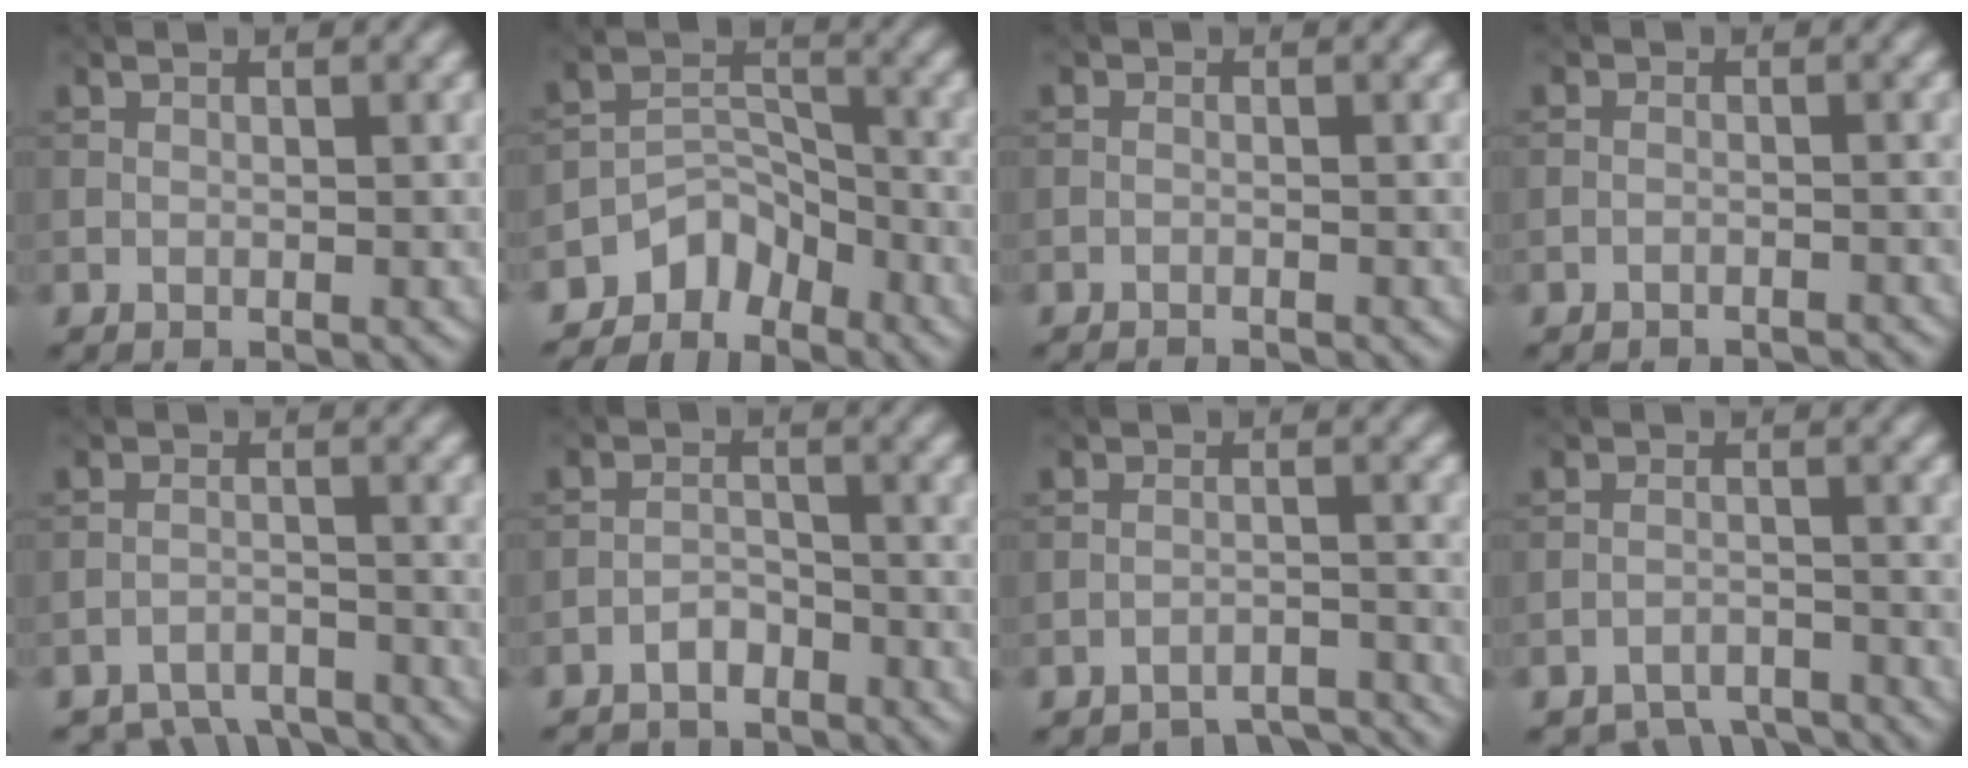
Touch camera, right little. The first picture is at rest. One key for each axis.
{"total": 4.5, "fx": -3.7, "fy": 2.4, "fz": 1.1, "tx": -0.003, "ty": 0.005, "tz": -0.072}
{"total": 1.5, "fx": -1.5, "fy": 0.2, "fz": 0.3, "tx": -0.003, "ty": -0.001, "tz": -0.022}
{"total": 2.1, "fx": -2.0, "fy": 0.3, "fz": 0.2, "tx": 0.001, "ty": 0.001, "tz": -0.032}
{"total": 6.4, "fx": -6.1, "fy": 1.8, "fz": 1.1, "tx": -0.018, "ty": -0.011, "tz": -0.098}
{"total": 3.0, "fx": -2.7, "fy": 1.3, "fz": 0.6, "tx": -0.006, "ty": 0.003, "tz": -0.056}
{"total": 6.5, "fx": -6.3, "fy": 1.5, "fz": 0.7, "tx": -0.005, "ty": -0.005, "tz": -0.086}
{"total": 5.0, "fx": -4.8, "fy": 1.4, "fz": 0.7, "tx": -0.008, "ty": -0.006, "tz": -0.081}